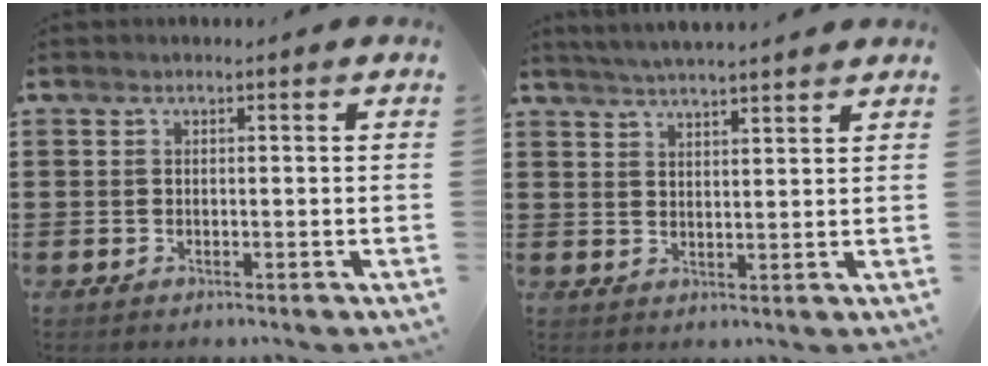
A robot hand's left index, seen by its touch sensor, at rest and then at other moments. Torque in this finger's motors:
{"motor_torque": [2.14, 0.00, 0.24, 0.12]}